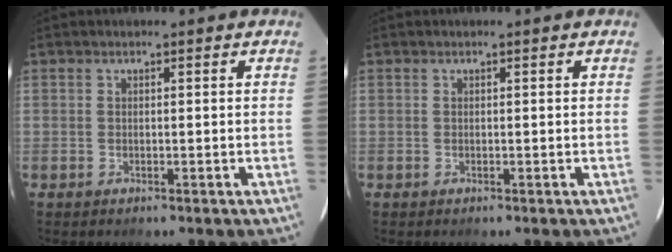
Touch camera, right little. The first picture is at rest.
{"total": 0.0}